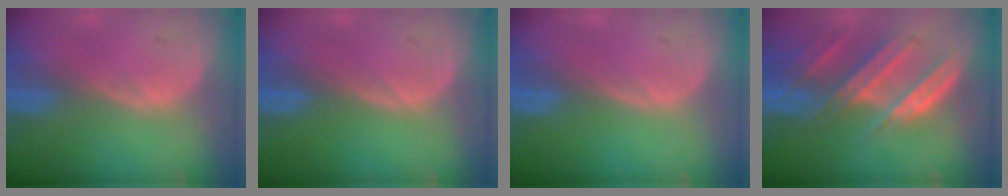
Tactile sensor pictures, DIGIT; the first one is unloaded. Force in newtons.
{"total": 0.0}
{"total": 0.0}
{"total": 9.4, "press": 8.3, "slide": 4.4}